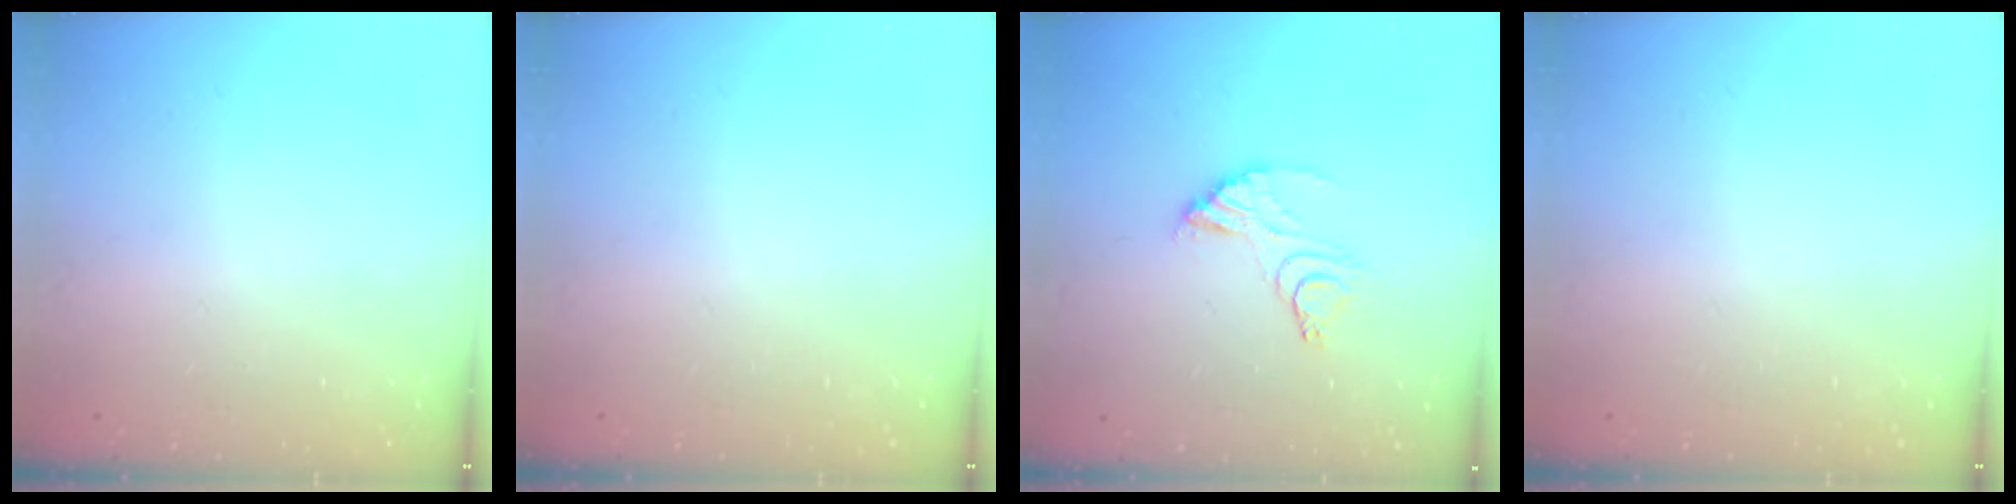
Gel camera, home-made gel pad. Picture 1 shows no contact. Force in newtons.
{"total": 0.0}
{"total": 11.6, "press": 11.6, "slide": 0.9}
{"total": 0.0}